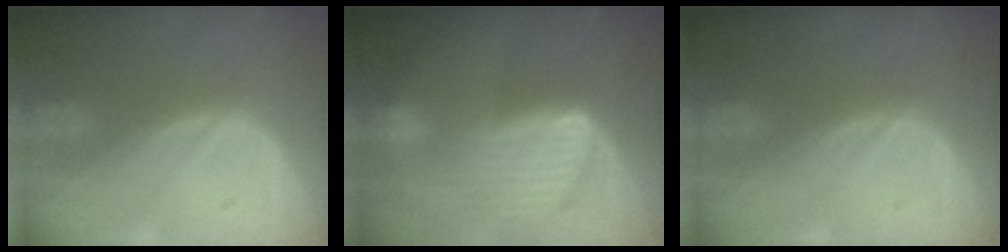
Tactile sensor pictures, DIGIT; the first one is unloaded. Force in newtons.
{"total": 9.8, "press": 8.2, "slide": 5.3}
{"total": 0.0}